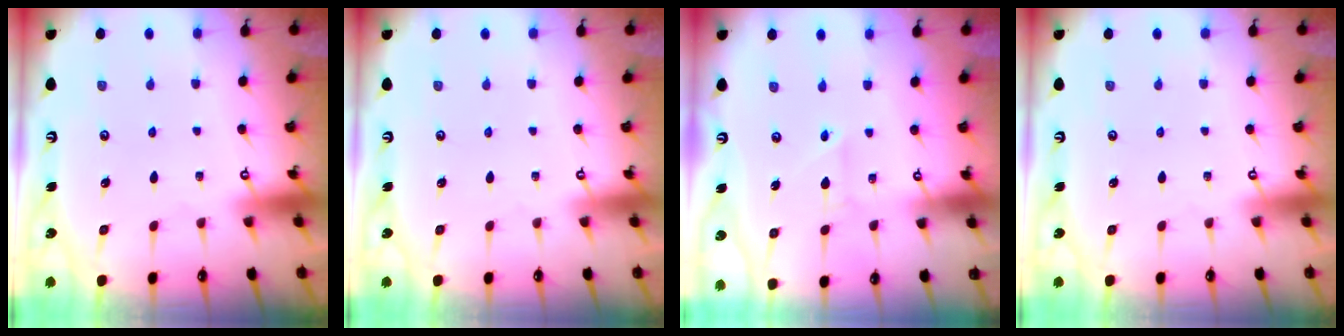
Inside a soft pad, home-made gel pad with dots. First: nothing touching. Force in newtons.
{"total": 0.0}
{"total": 3.9, "press": 3.9, "slide": 0.4}
{"total": 0.0}